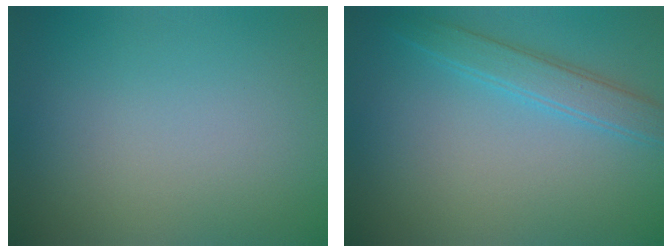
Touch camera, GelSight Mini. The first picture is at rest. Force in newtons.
{"total": 3.1, "press": 3.1, "slide": 0.1}